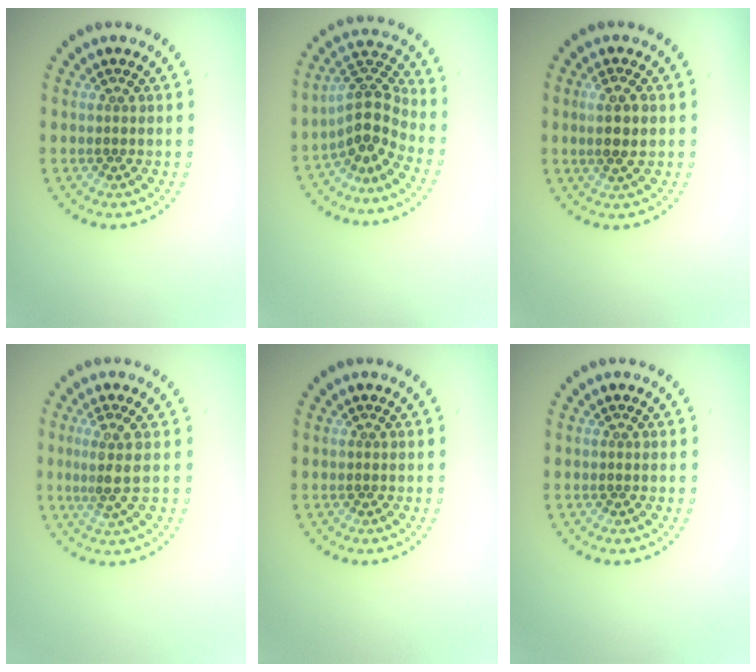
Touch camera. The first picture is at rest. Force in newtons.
{"total": 3.8, "press": 3.0, "slide": 2.3}
{"total": 2.1, "press": 2.0, "slide": 0.7}
{"total": 2.6, "press": 2.0, "slide": 1.6}
{"total": 0.0}
{"total": 0.0}